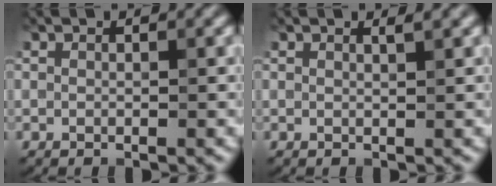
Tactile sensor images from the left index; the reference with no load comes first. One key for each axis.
{"total": 0.9, "fx": 0.6, "fy": 0.3, "fz": 0.6, "tx": 0.000, "ty": 0.003, "tz": 0.008}